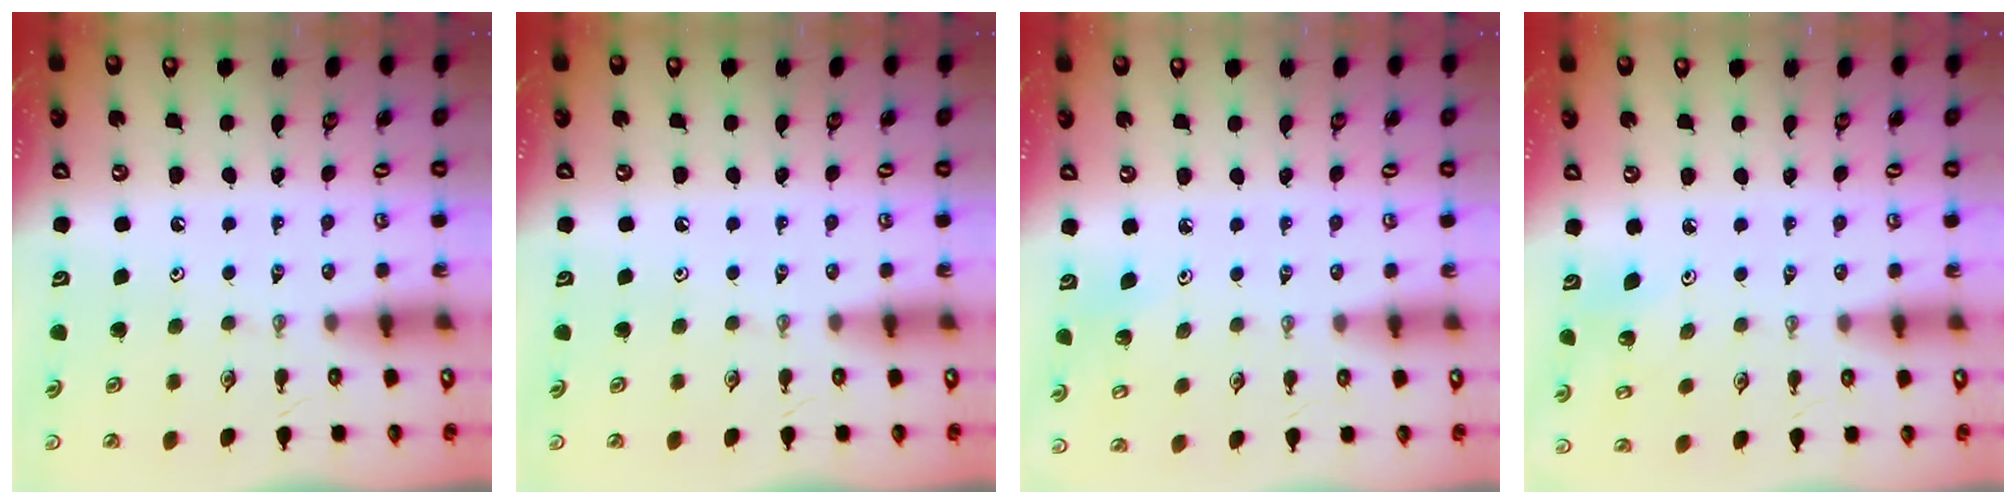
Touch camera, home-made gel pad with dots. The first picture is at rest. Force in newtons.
{"total": 0.0}
{"total": 4.8, "press": 4.6, "slide": 1.3}
{"total": 4.3, "press": 4.2, "slide": 1.0}